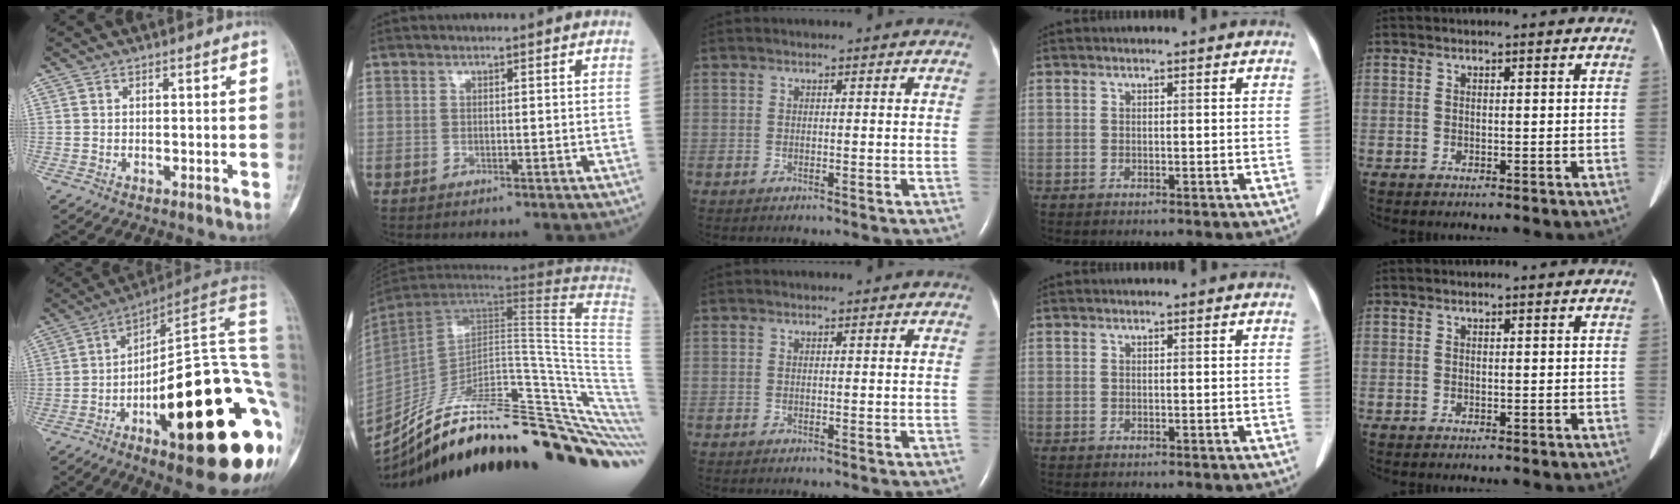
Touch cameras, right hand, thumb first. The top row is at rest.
{"thumb": {"total": 33.2, "force": [-8.4, 9.1, 30.8], "torque": [-0.339, 0.052, -0.115]}, "index": {"total": 38.0, "force": [-28.2, 4.3, 25.1], "torque": [-0.259, -0.037, -0.391]}}